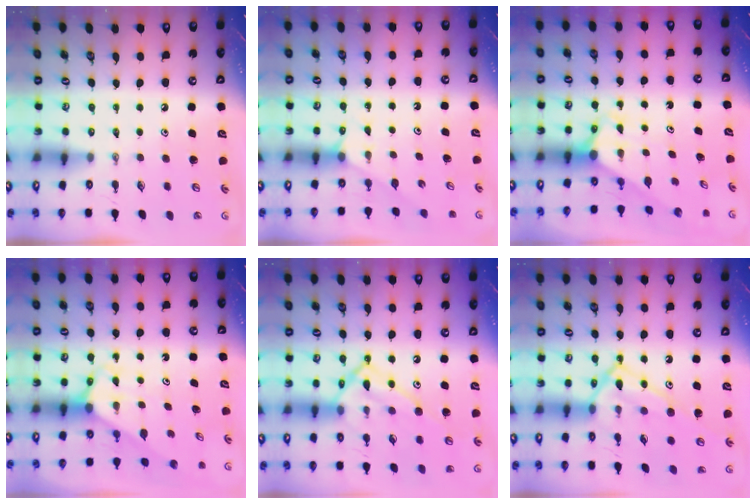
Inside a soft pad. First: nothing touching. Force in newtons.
{"total": 2.3, "press": 2.3, "slide": 0.4}
{"total": 2.8, "press": 2.8, "slide": 0.1}
{"total": 2.7, "press": 2.7, "slide": 0.2}
{"total": 15.0, "press": 15.0, "slide": 1.2}
{"total": 14.1, "press": 14.1, "slide": 0.7}